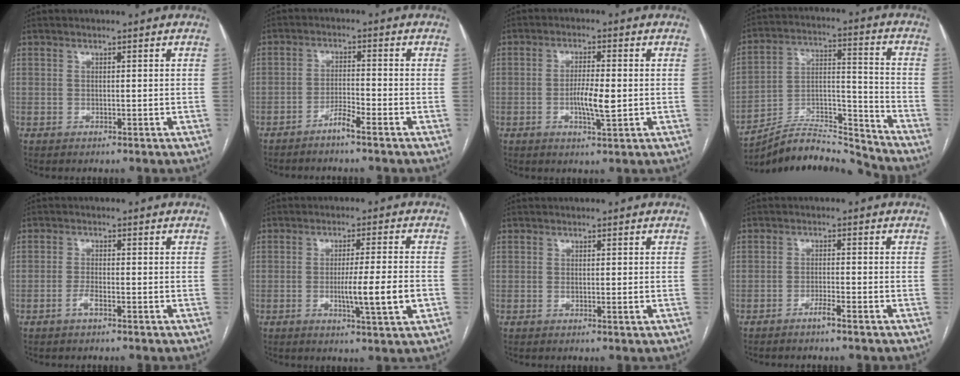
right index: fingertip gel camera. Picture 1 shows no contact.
{"total": 3.3, "force": [-2.5, -0.3, 2.0], "torque": [-0.040, -0.002, -0.051]}
{"total": 5.1, "force": [-0.8, 0.7, 5.0], "torque": [-0.094, -0.005, -0.012]}
{"total": 13.9, "force": [-13.8, 0.0, 1.8], "torque": [-0.031, 0.044, -0.247]}
{"total": 1.9, "force": [-1.1, 0.3, 1.5], "torque": [-0.029, 0.001, -0.024]}
{"total": 8.2, "force": [-2.0, -0.3, 8.0], "torque": [-0.127, -0.011, -0.032]}
{"total": 1.1, "force": [-0.1, -0.1, 1.1], "torque": [-0.022, -0.005, -0.002]}
{"total": 2.2, "force": [-1.7, -0.3, 1.4], "torque": [-0.029, 0.000, -0.033]}